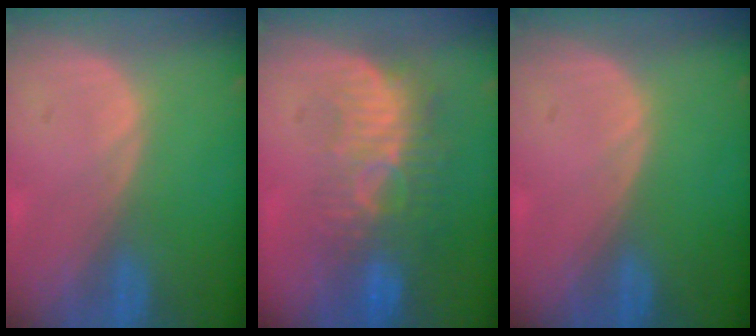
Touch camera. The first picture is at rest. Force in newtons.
{"total": 9.0, "press": 8.2, "slide": 3.8}
{"total": 0.0}